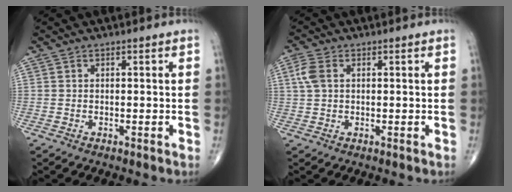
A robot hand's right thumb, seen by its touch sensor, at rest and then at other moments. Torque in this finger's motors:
{"motor_torque": [-0.22, 0.31, -0.03, 0.08, 0.00]}